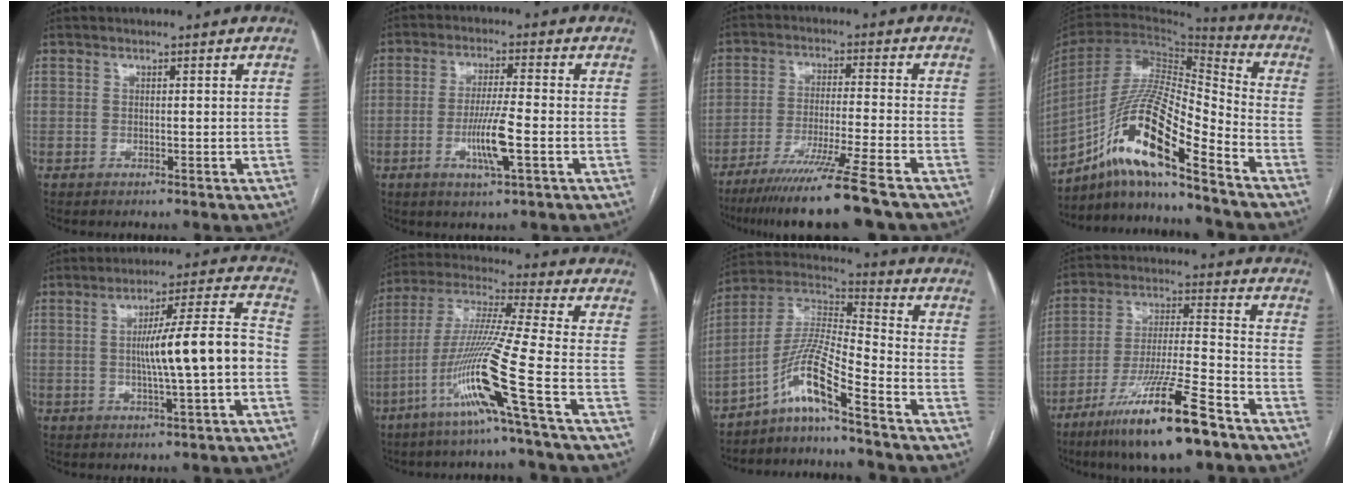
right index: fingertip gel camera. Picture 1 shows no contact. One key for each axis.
{"total": 7.5, "fx": -2.3, "fy": 0.3, "fz": 7.1, "tx": -0.135, "ty": -0.009, "tz": -0.042}
{"total": 13.9, "fx": -10.6, "fy": -1.7, "fz": 8.9, "tx": -0.148, "ty": -0.048, "tz": -0.172}
{"total": 17.4, "fx": -11.2, "fy": 1.4, "fz": 13.2, "tx": -0.262, "ty": 0.000, "tz": -0.204}
{"total": 11.3, "fx": -1.4, "fy": 0.1, "fz": 11.2, "tx": -0.176, "ty": 0.015, "tz": -0.024}
{"total": 15.2, "fx": -6.7, "fy": -2.4, "fz": 13.4, "tx": -0.274, "ty": -0.019, "tz": -0.134}
{"total": 10.0, "fx": -6.7, "fy": -0.2, "fz": 7.4, "tx": -0.157, "ty": 0.011, "tz": -0.132}
{"total": 17.4, "fx": -11.2, "fy": 1.3, "fz": 13.3, "tx": -0.248, "ty": -0.035, "tz": -0.200}